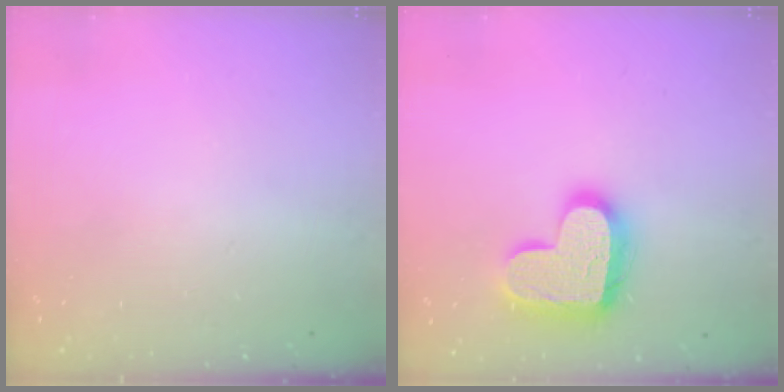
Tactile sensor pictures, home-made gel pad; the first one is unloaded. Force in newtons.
{"total": 19.4, "press": 19.3, "slide": 1.4}